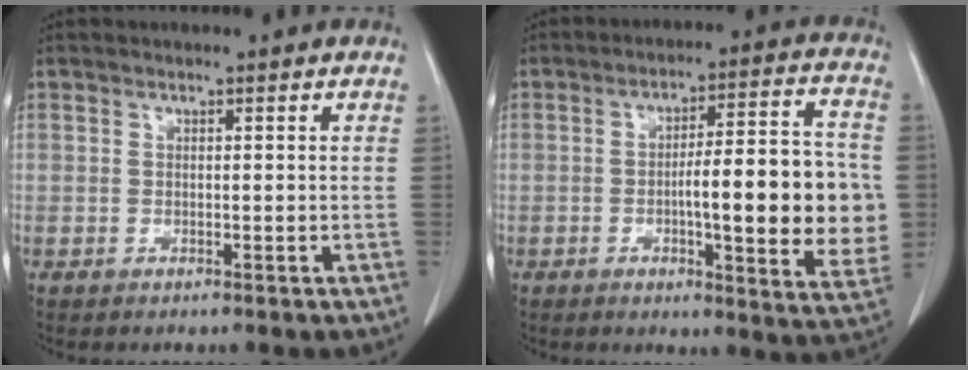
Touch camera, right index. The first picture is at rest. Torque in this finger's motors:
{"motor_torque": [2.03, -0.11, 1.05, 0.10]}